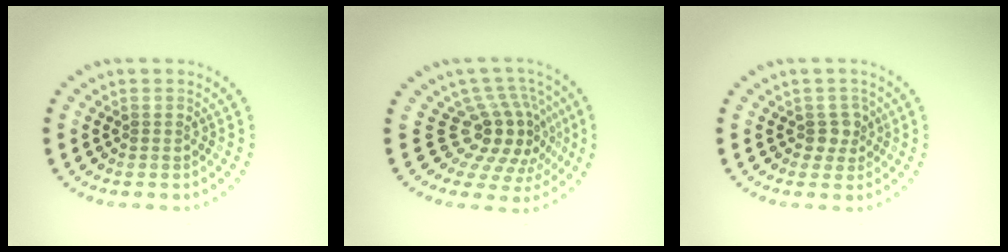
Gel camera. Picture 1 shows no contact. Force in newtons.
{"total": 5.1, "press": 3.6, "slide": 3.6}
{"total": 1.7, "press": 1.4, "slide": 1.0}